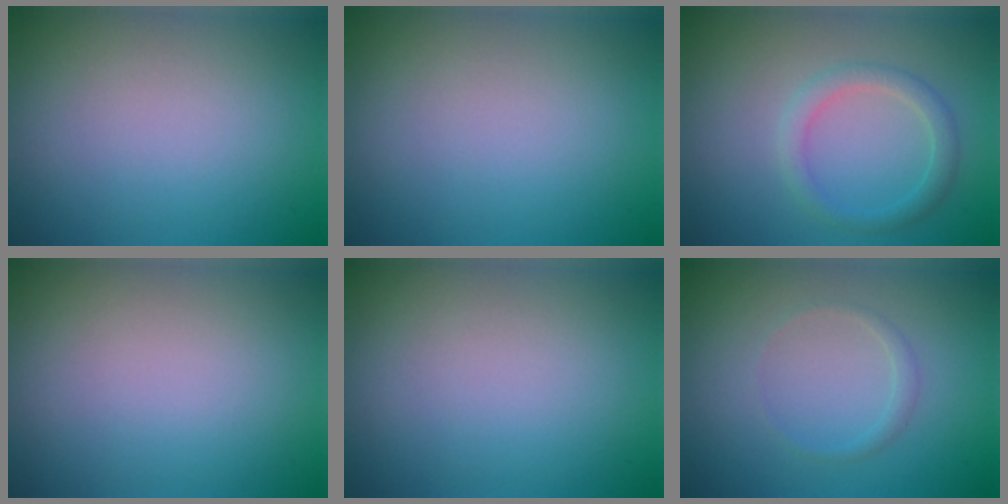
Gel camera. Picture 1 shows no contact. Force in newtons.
{"total": 0.0}
{"total": 2.2, "press": 2.1, "slide": 0.2}
{"total": 0.0}
{"total": 0.0}
{"total": 0.9, "press": 0.9, "slide": 0.0}